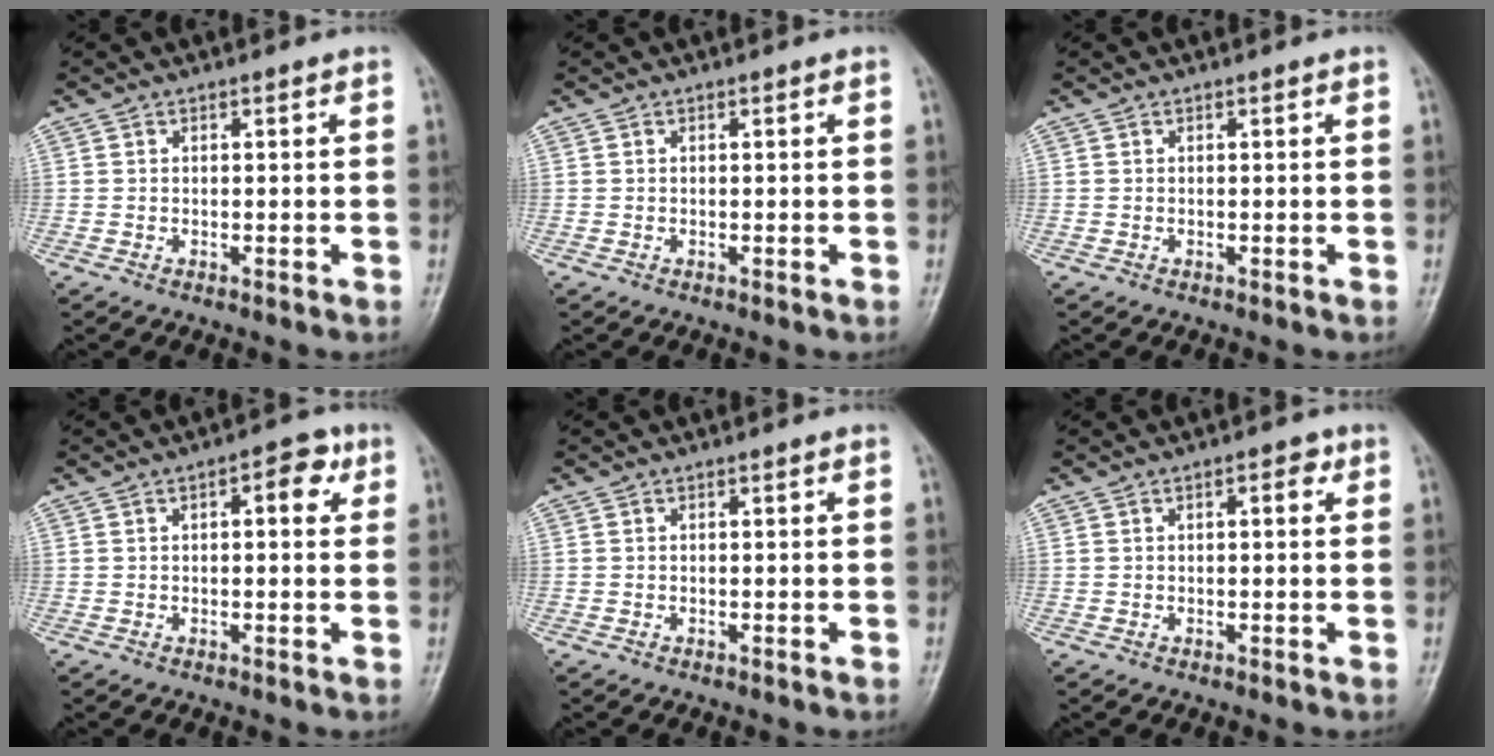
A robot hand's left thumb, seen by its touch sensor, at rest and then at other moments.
{"total": 0.0}
{"total": 0.0}
{"total": 4.8, "force": [1.6, 2.2, 3.9], "torque": [-0.035, 0.003, 0.013]}
{"total": 0.0}
{"total": 2.4, "force": [0.9, 1.1, 2.0], "torque": [-0.022, 0.002, 0.009]}